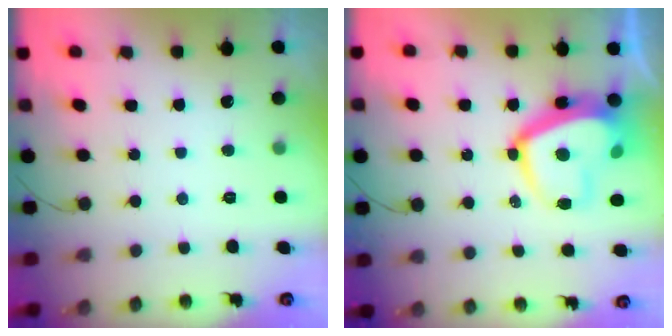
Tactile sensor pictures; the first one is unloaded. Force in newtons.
{"total": 16.1, "press": 16.1, "slide": 1.2}